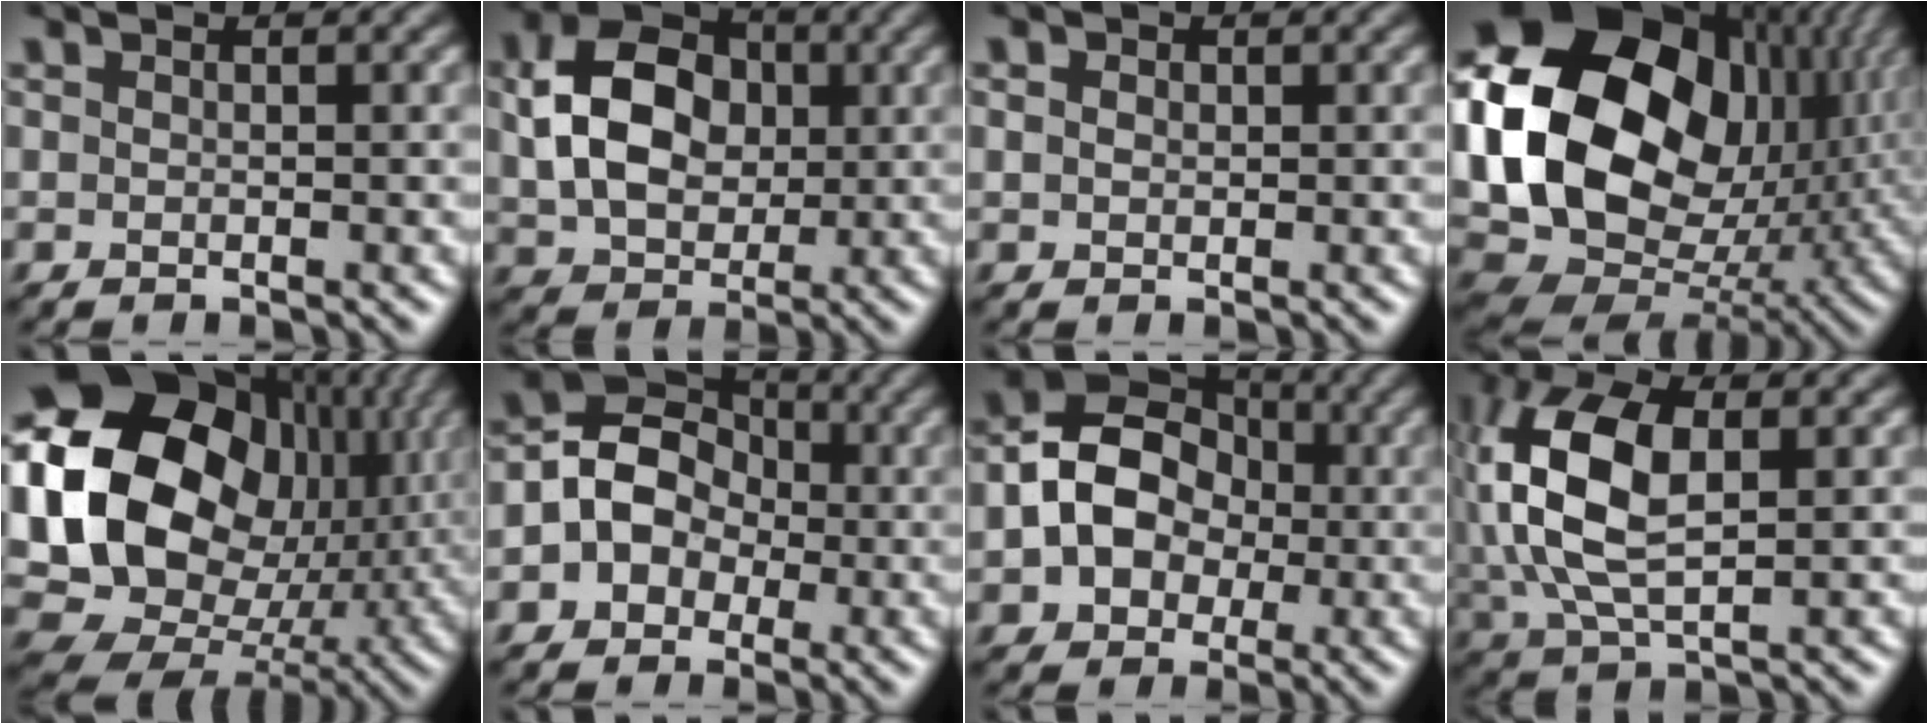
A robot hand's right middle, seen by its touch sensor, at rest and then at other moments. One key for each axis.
{"total": 8.1, "fx": 1.0, "fy": 6.1, "fz": 5.3, "tx": -0.112, "ty": 0.012, "tz": 0.016}
{"total": 1.1, "fx": 0.4, "fy": 0.9, "fz": 0.5, "tx": -0.011, "ty": 0.001, "tz": 0.001}
{"total": 22.2, "fx": 3.5, "fy": 16.7, "fz": 14.2, "tx": -0.326, "ty": -0.001, "tz": 0.086}
{"total": 23.2, "fx": 4.8, "fy": 18.8, "fz": 12.7, "tx": -0.272, "ty": -0.001, "tz": 0.095}
{"total": 7.2, "fx": -0.3, "fy": 6.4, "fz": 3.3, "tx": -0.041, "ty": 0.034, "tz": -0.035}
{"total": 8.8, "fx": -0.4, "fy": 7.2, "fz": 5.0, "tx": -0.080, "ty": 0.020, "tz": -0.024}
{"total": 10.3, "fx": 1.2, "fy": 5.5, "fz": 8.6, "tx": -0.209, "ty": 0.014, "tz": 0.016}